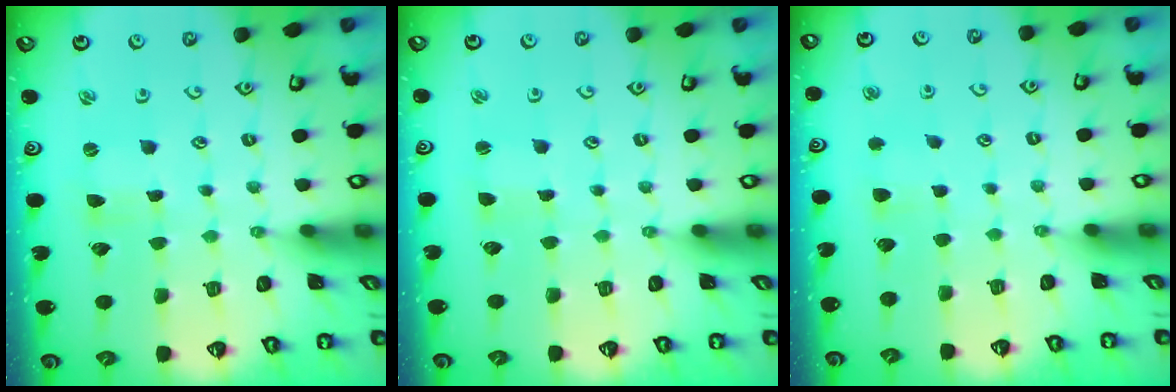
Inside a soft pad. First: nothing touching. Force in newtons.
{"total": 1.3, "press": 1.3, "slide": 0.0}
{"total": 3.9, "press": 3.9, "slide": 0.5}